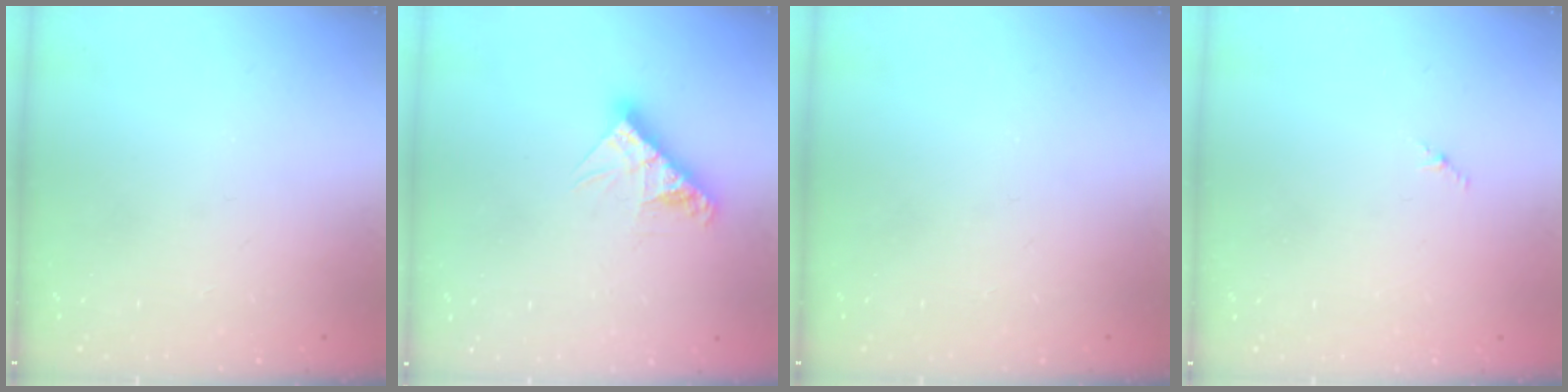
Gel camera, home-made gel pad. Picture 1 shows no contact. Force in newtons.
{"total": 9.8, "press": 9.8, "slide": 0.7}
{"total": 0.0}
{"total": 1.2, "press": 1.1, "slide": 0.6}